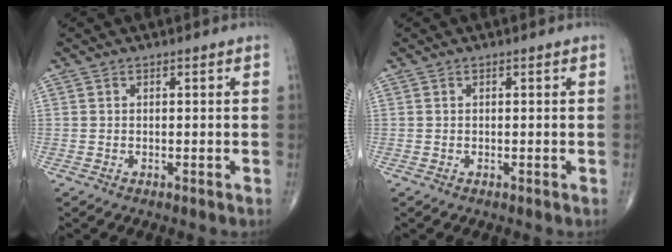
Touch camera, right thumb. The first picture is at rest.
{"total": 0.0}